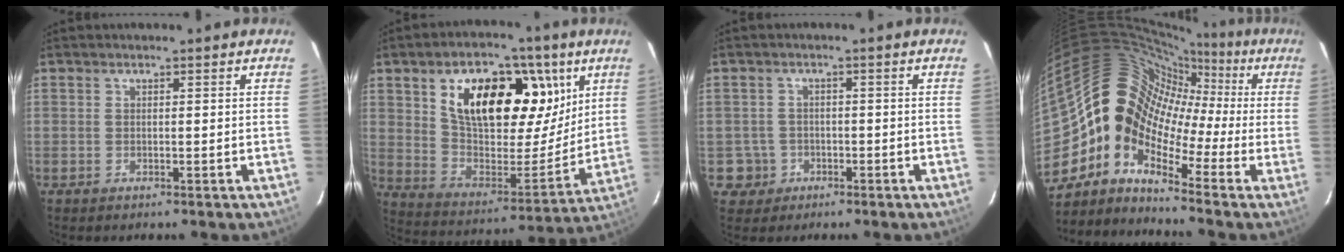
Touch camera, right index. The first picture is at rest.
{"total": 24.0, "force": [10.4, 12.7, 17.5], "torque": [-0.289, 0.017, 0.183]}
{"total": 4.5, "force": [-1.4, 4.2, -0.1], "torque": [-0.003, 0.023, -0.019]}
{"total": 15.6, "force": [-2.4, 12.3, 9.3], "torque": [-0.152, 0.024, -0.078]}